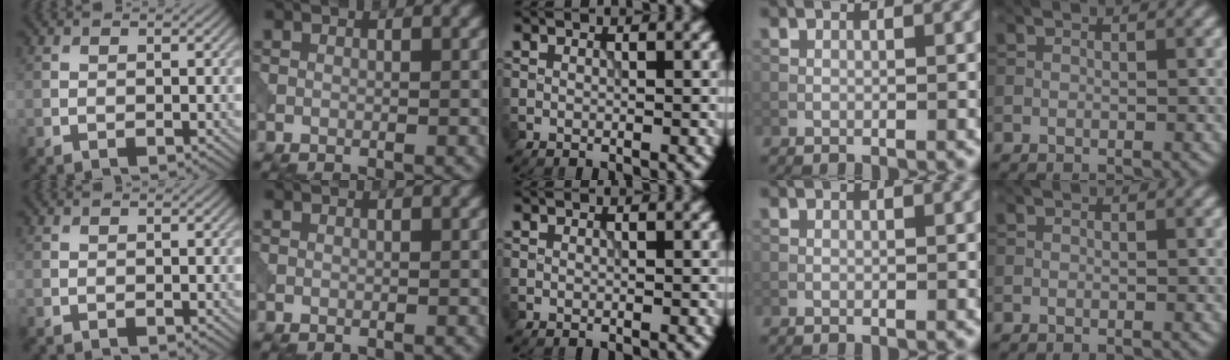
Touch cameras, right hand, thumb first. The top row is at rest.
{}